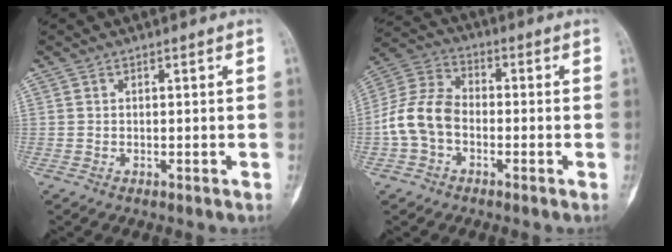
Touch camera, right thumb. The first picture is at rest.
{"total": 10.1, "force": [-2.4, 7.1, 6.8], "torque": [-0.136, 0.034, -0.057]}